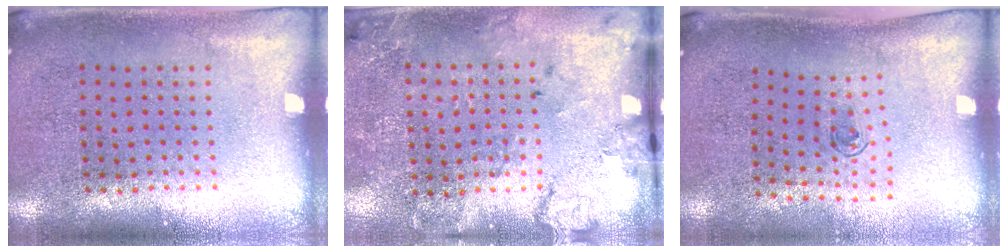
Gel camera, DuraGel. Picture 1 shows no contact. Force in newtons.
{"total": 1.8, "press": 1.5, "slide": 1.0}
{"total": 0.6, "press": 0.3, "slide": 0.6}